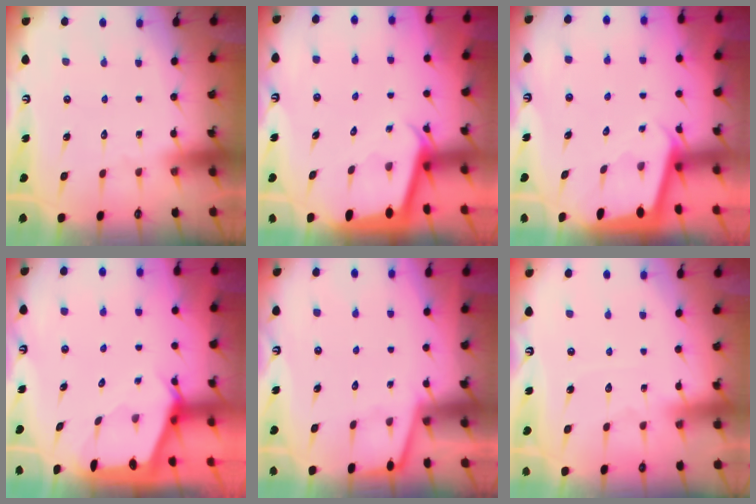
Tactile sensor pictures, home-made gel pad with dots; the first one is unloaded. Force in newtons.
{"total": 2.2, "press": 2.2, "slide": 0.1}
{"total": 1.9, "press": 1.9, "slide": 0.1}
{"total": 2.5, "press": 2.5, "slide": 0.3}
{"total": 2.3, "press": 2.3, "slide": 0.3}
{"total": 3.4, "press": 3.4, "slide": 0.5}